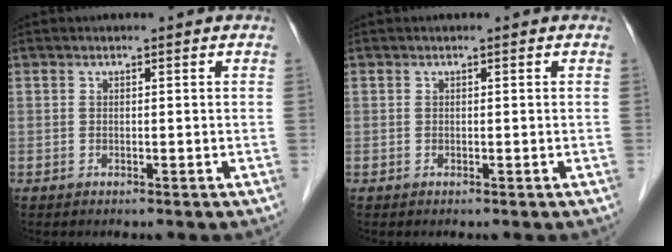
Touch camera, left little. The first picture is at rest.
{"total": 0.0}